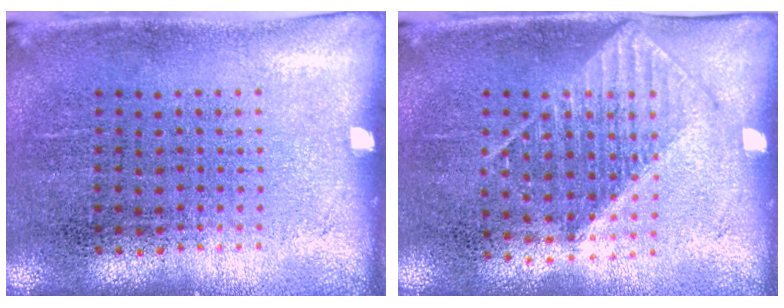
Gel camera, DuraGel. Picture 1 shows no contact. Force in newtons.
{"total": 0.9, "press": 0.9, "slide": 0.3}